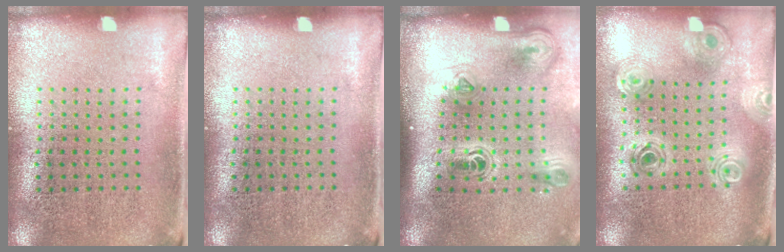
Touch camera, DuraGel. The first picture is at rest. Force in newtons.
{"total": 0.0}
{"total": 2.3, "press": 1.5, "slide": 1.7}
{"total": 0.9, "press": 0.9, "slide": 0.2}